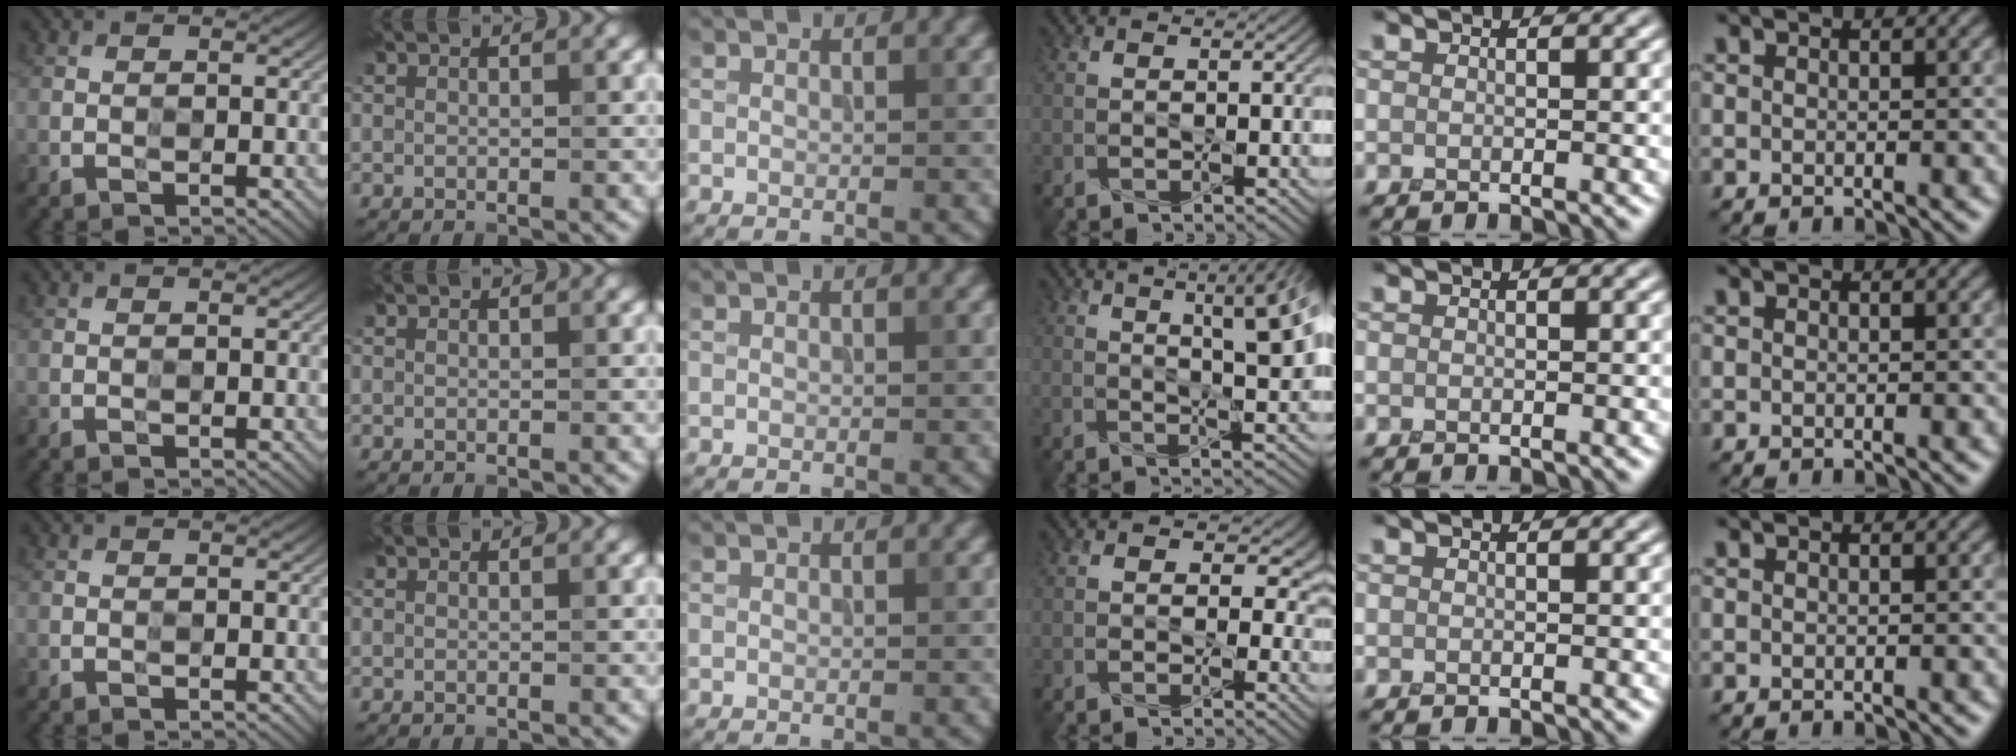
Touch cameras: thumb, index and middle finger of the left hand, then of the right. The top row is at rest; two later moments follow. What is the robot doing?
{"motion": "press", "object": "syringe"}